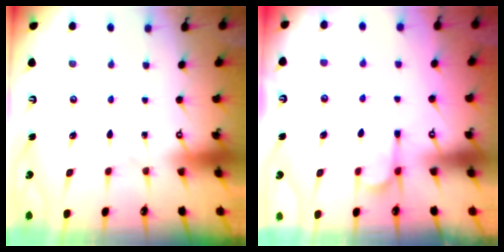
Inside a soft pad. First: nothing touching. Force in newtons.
{"total": 1.6, "press": 0.9, "slide": 1.3}